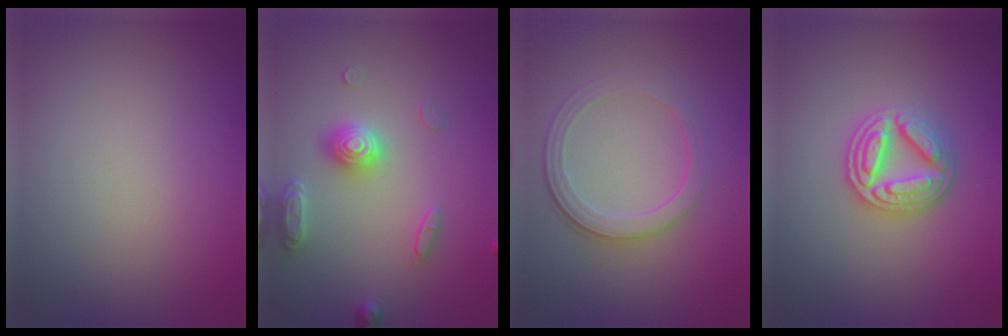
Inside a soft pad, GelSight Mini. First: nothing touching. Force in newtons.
{"total": 3.0, "press": 3.0, "slide": 0.4}
{"total": 4.0, "press": 2.9, "slide": 2.7}
{"total": 4.7, "press": 4.6, "slide": 0.8}